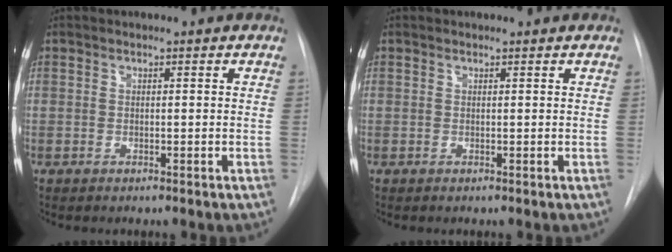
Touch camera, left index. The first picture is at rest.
{"total": 0.0}